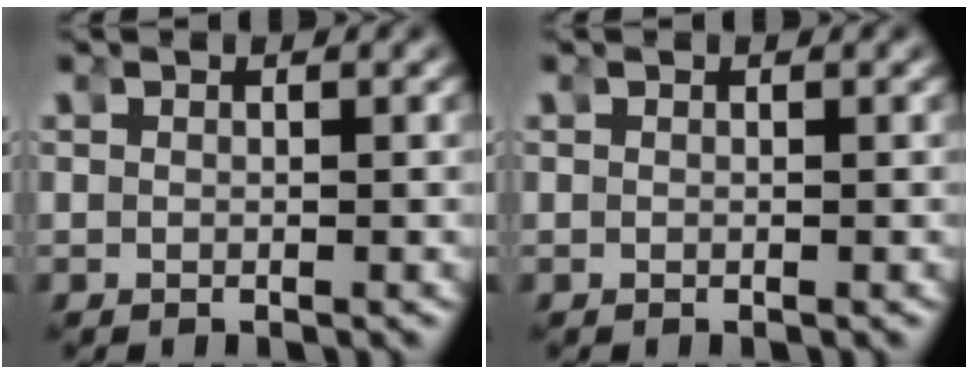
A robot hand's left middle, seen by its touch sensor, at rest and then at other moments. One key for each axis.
{"total": 0.0}